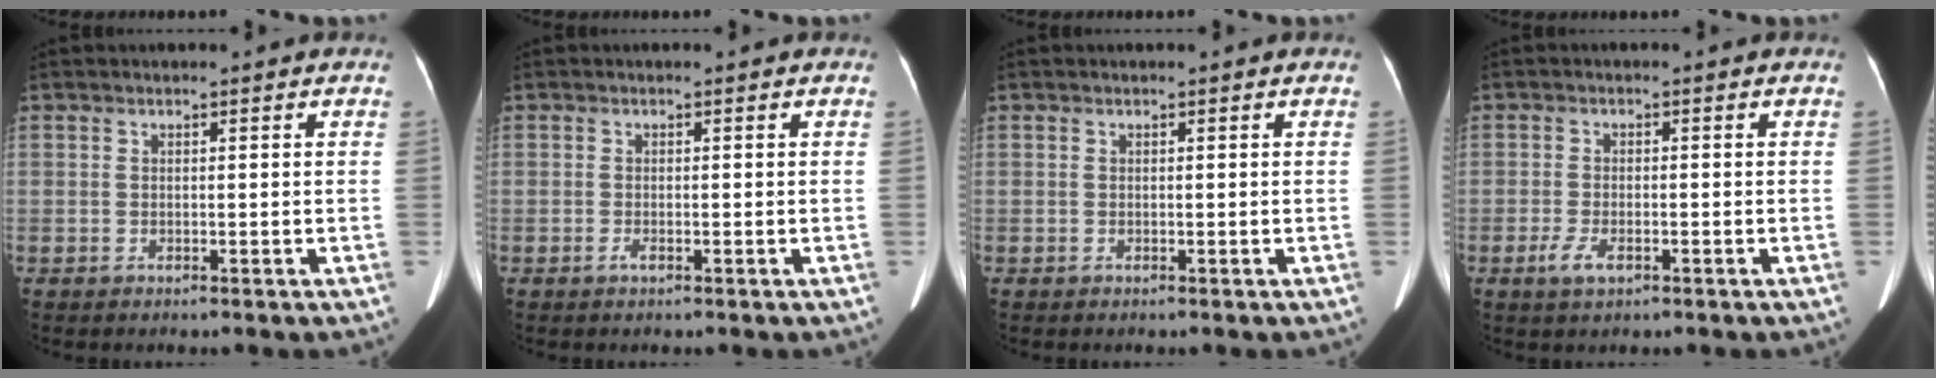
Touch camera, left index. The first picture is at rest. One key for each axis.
{"total": 0.8, "fx": -0.4, "fy": 0.1, "fz": 0.7, "tx": -0.020, "ty": -0.002, "tz": -0.006}
{"total": 0.0}
{"total": 3.1, "fx": -1.6, "fy": 1.3, "fz": 2.3, "tx": -0.056, "ty": -0.003, "tz": -0.026}